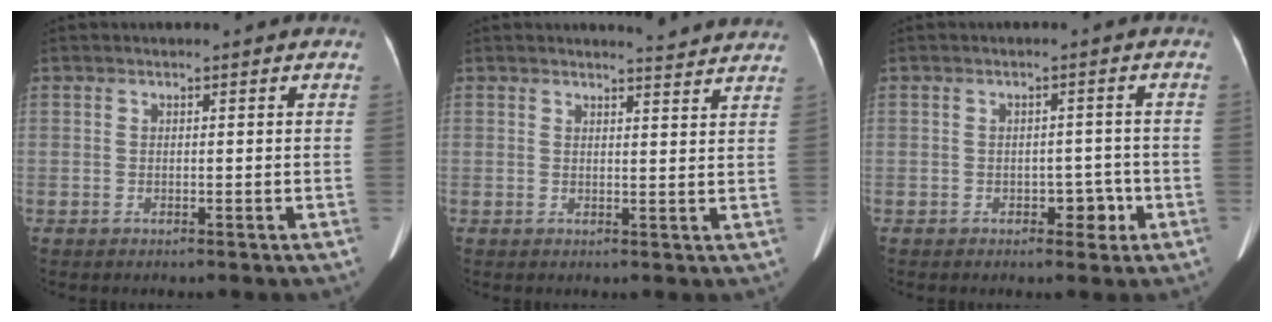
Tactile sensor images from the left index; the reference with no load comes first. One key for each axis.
{"total": 4.4, "fx": 4.3, "fy": -0.3, "fz": 0.5, "tx": -0.014, "ty": -0.008, "tz": 0.039}
{"total": 3.0, "fx": -1.4, "fy": 1.9, "fz": 1.9, "tx": -0.017, "ty": 0.009, "tz": -0.014}